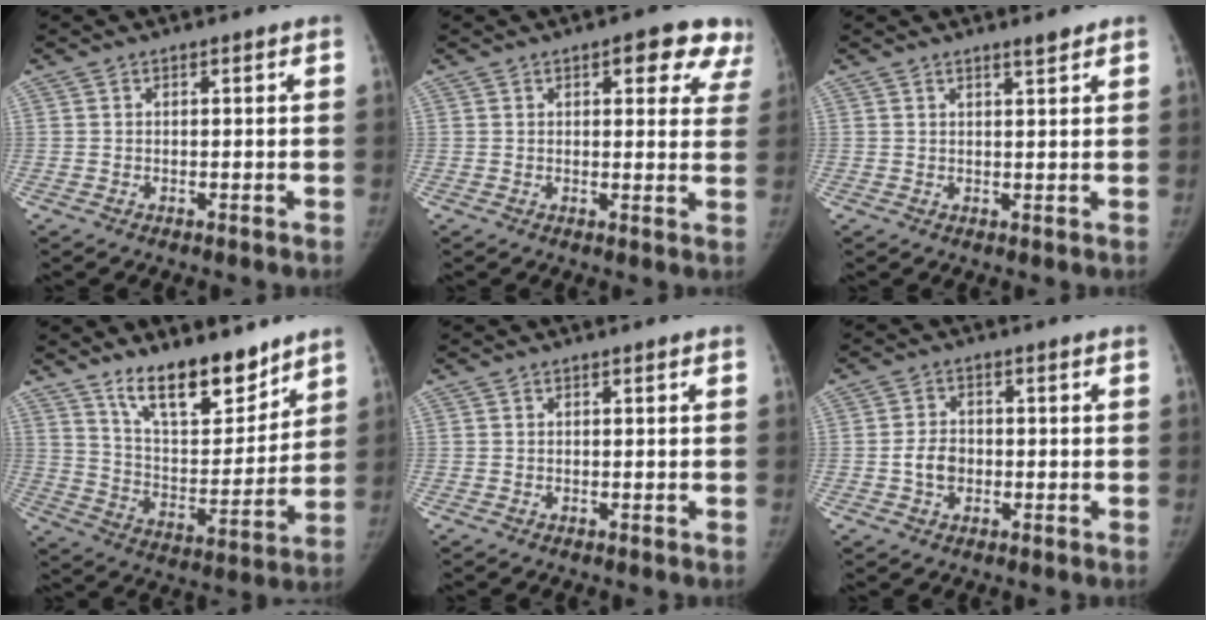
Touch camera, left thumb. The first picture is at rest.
{"total": 10.4, "force": [5.9, 4.7, 7.1], "torque": [-0.031, -0.016, 0.055]}
{"total": 2.0, "force": [1.6, 0.3, 1.2], "torque": [-0.012, -0.012, 0.026]}
{"total": 15.7, "force": [11.9, 5.9, 8.4], "torque": [-0.092, -0.089, 0.209]}
{"total": 0.0}
{"total": 4.4, "force": [-0.9, 3.4, 2.7], "torque": [-0.039, 0.009, -0.018]}